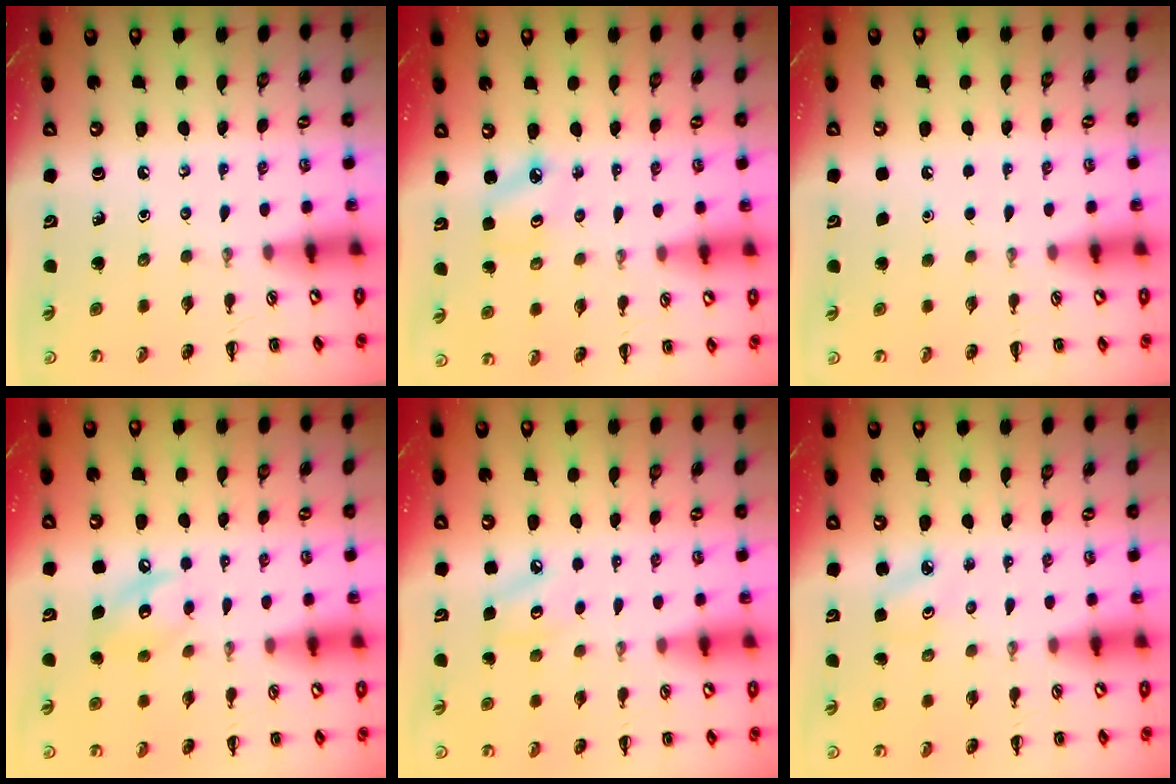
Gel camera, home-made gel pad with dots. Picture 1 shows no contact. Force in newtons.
{"total": 2.8, "press": 2.7, "slide": 0.6}
{"total": 1.6, "press": 1.6, "slide": 0.1}
{"total": 8.4, "press": 8.3, "slide": 1.0}
{"total": 4.2, "press": 4.1, "slide": 0.7}
{"total": 2.7, "press": 2.6, "slide": 0.8}